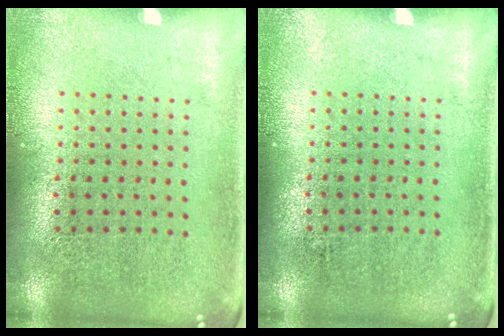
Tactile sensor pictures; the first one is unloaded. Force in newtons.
{"total": 0.0}